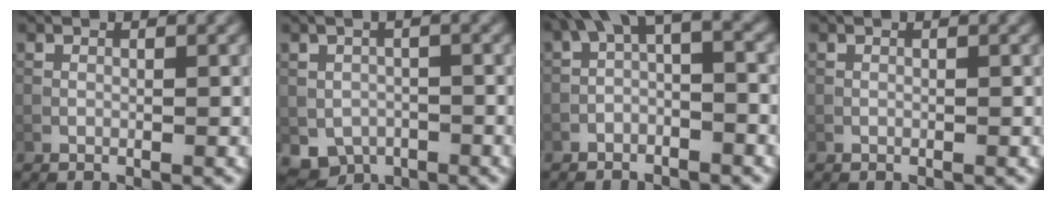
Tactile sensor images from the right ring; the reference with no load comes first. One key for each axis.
{"total": 4.3, "fx": -1.3, "fy": 3.2, "fz": 2.5, "tx": -0.037, "ty": -0.005, "tz": -0.008}
{"total": 3.4, "fx": -0.6, "fy": 1.4, "fz": 3.1, "tx": -0.048, "ty": 0.017, "tz": -0.022}
{"total": 0.0}